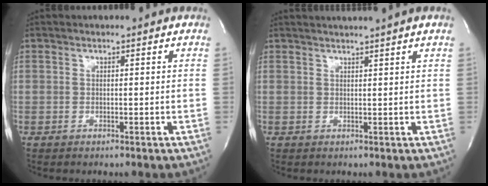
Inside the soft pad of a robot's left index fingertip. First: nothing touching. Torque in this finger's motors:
{"motor_torque": [0.13, -0.23, 0.75, 0.14]}